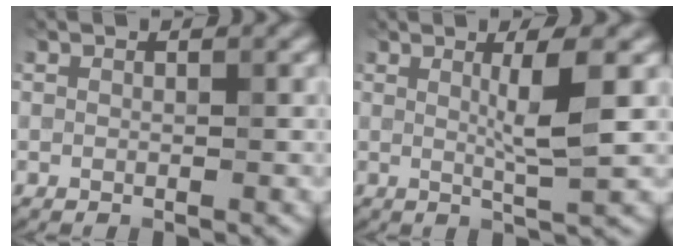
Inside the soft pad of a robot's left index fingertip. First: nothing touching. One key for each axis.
{"total": 3.8, "fx": 0.8, "fy": 0.4, "fz": 3.7, "tx": -0.061, "ty": -0.005, "tz": 0.011}